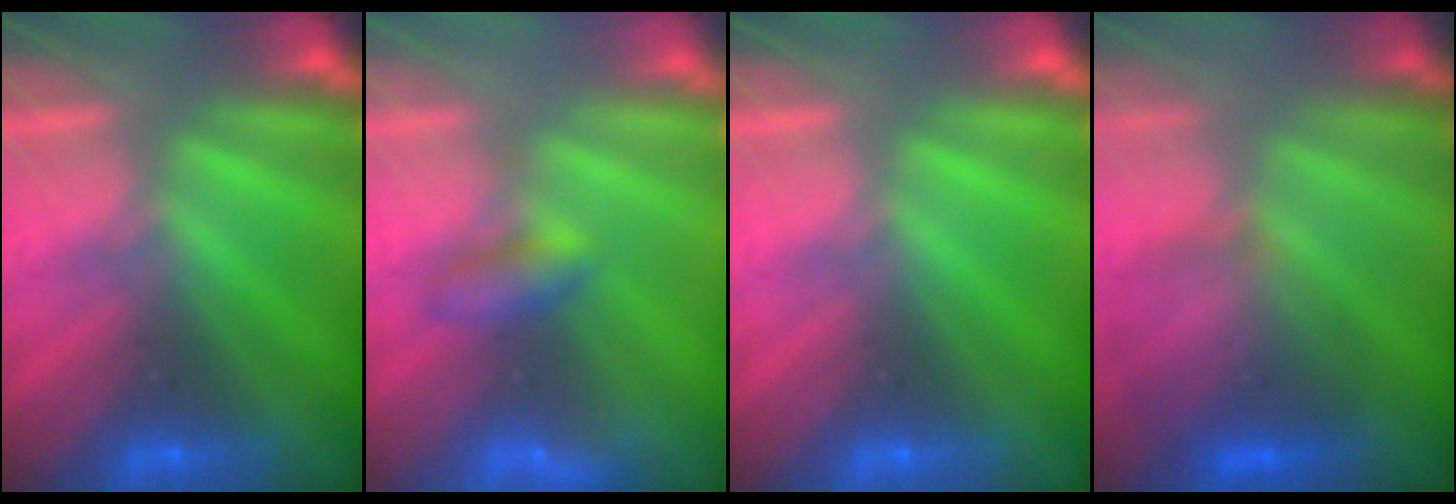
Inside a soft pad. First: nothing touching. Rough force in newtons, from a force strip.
{"total": 2.1}
{"total": 0.0}
{"total": 4.9}